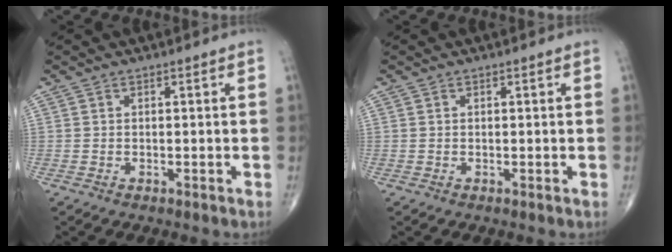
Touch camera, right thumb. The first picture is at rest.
{"total": 0.0}